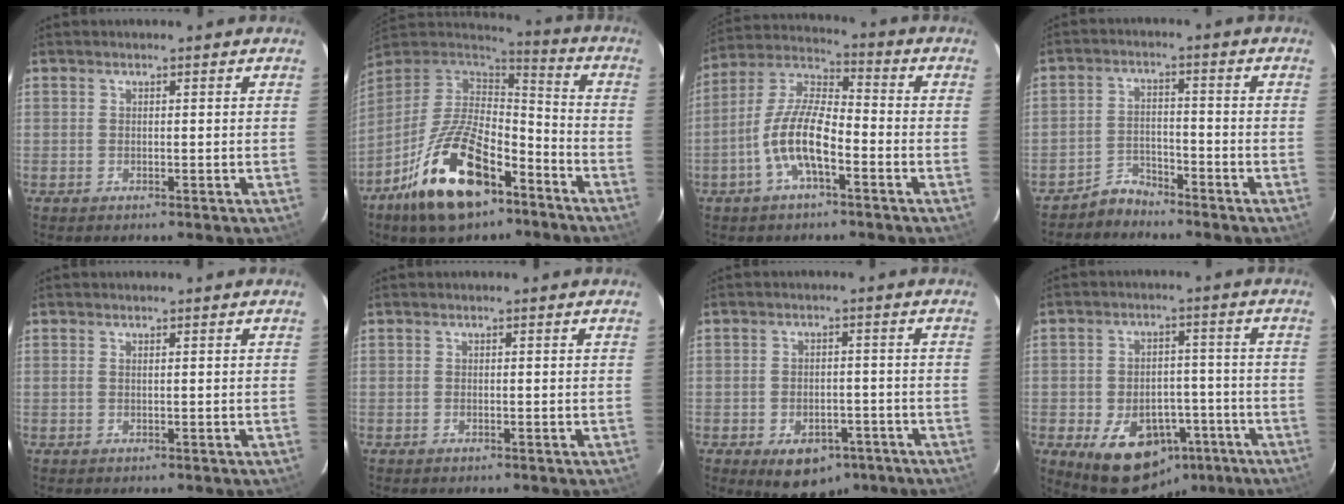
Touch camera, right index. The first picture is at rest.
{"total": 21.9, "force": [-12.2, 10.1, 15.1], "torque": [-0.299, -0.013, -0.209]}
{"total": 11.4, "force": [-4.6, 3.8, 9.8], "torque": [-0.207, 0.005, -0.089]}
{"total": 4.0, "force": [-3.7, 1.5, -0.2], "torque": [0.000, 0.015, -0.066]}
{"total": 0.0}
{"total": 0.0}
{"total": 9.8, "force": [-5.9, 6.2, 4.9], "torque": [-0.089, 0.004, -0.062]}
{"total": 13.9, "force": [-7.3, 9.7, 6.9], "torque": [-0.138, 0.024, -0.078]}